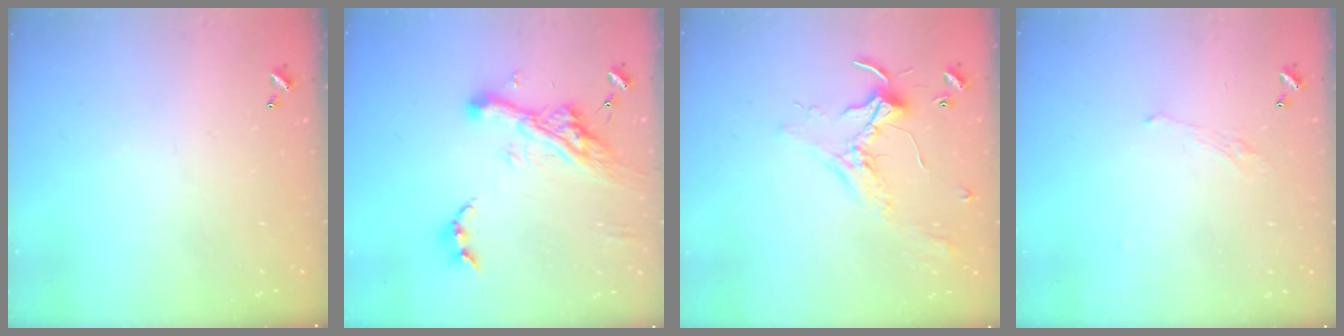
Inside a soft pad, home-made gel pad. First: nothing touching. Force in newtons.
{"total": 14.0, "press": 13.9, "slide": 1.7}
{"total": 2.1, "press": 2.1, "slide": 0.4}
{"total": 0.9, "press": 0.4, "slide": 0.8}